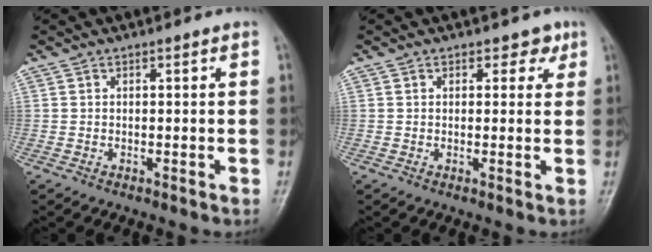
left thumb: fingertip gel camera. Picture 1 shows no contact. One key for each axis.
{"total": 2.5, "fx": 1.5, "fy": 1.8, "fz": 0.8, "tx": 0.014, "ty": -0.005, "tz": 0.014}